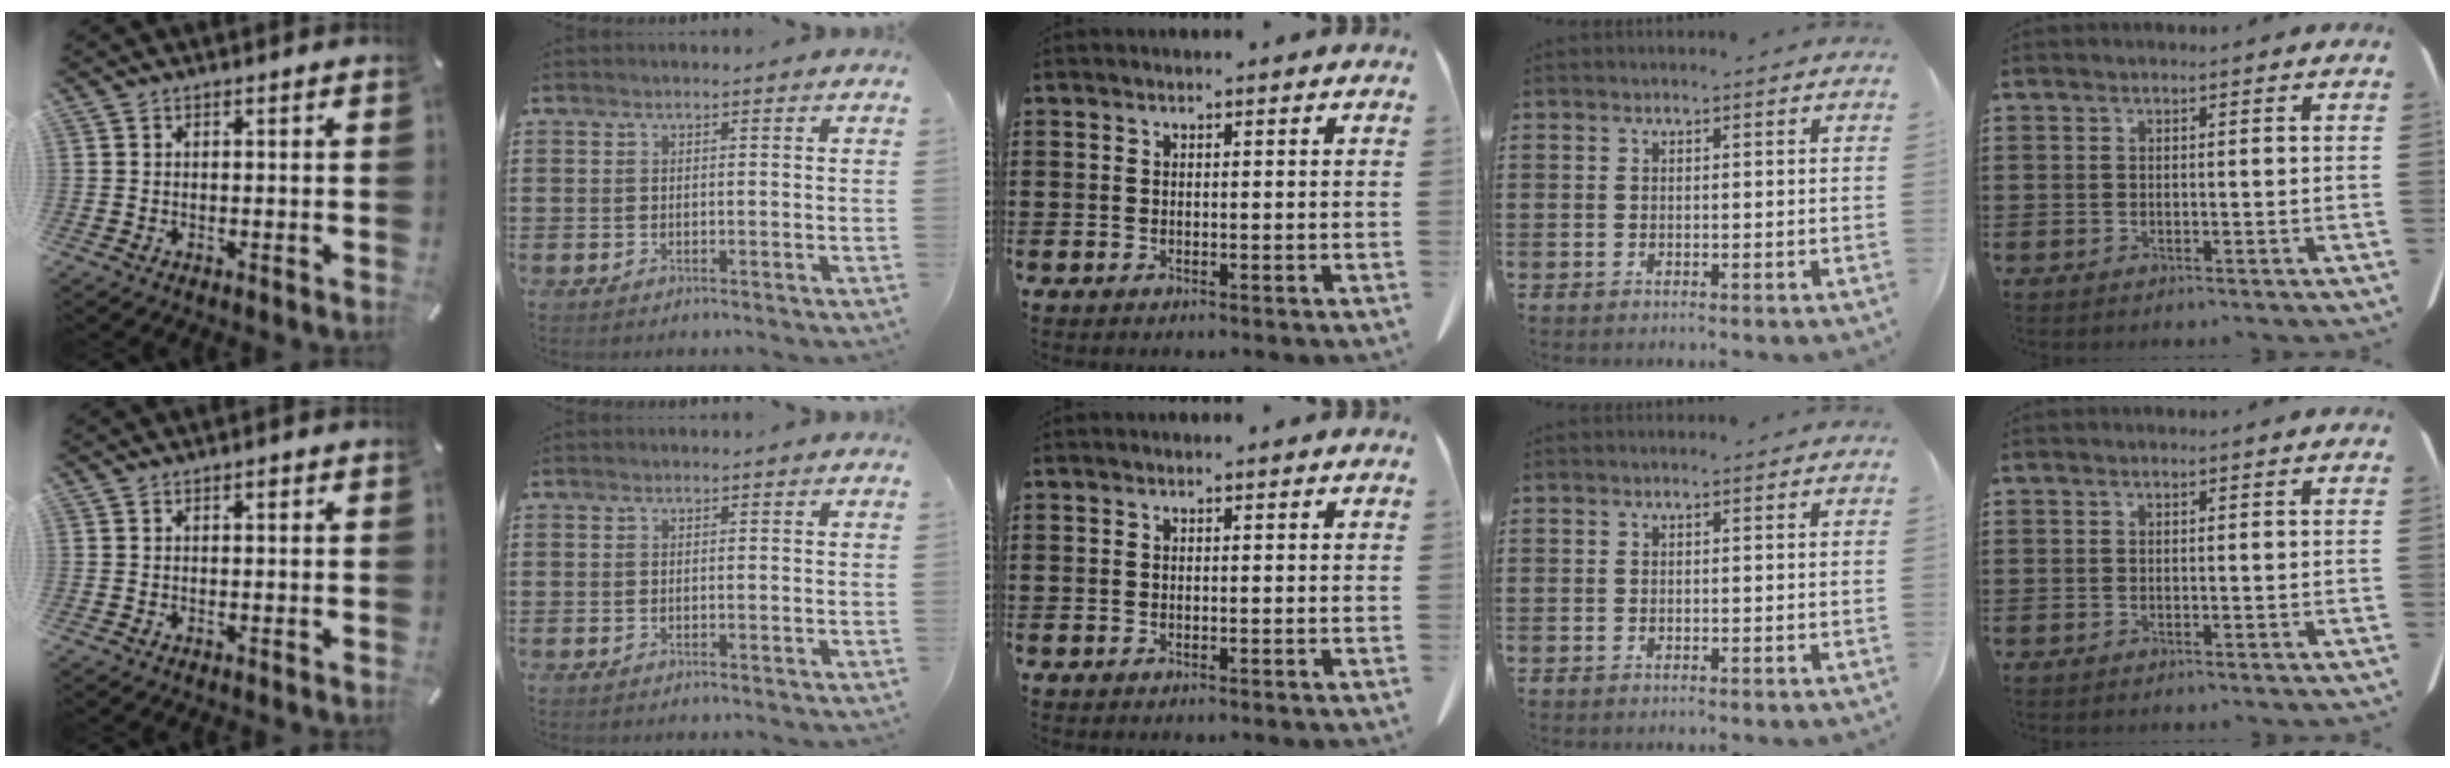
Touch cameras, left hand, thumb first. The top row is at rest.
{"thumb": {"total": 0.5, "force": [0.1, 0.3, 0.4], "torque": [-0.009, 0.001, 0.002]}}